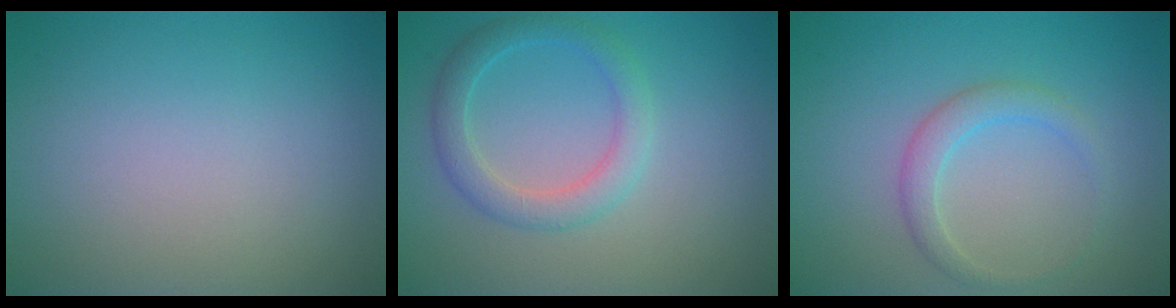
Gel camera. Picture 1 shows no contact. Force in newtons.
{"total": 3.0, "press": 3.0, "slide": 0.2}
{"total": 2.1, "press": 2.1, "slide": 0.1}